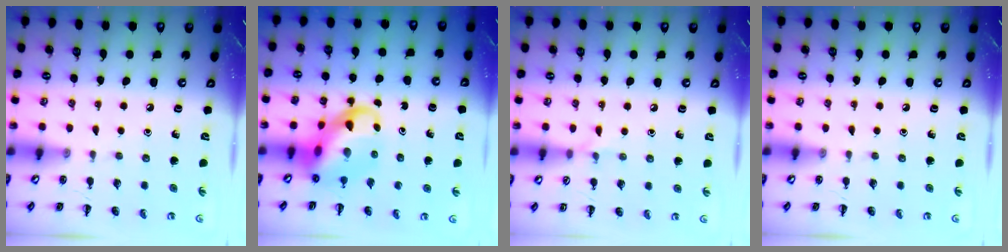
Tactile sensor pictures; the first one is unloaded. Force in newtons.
{"total": 11.5, "press": 11.1, "slide": 3.0}
{"total": 4.3, "press": 4.0, "slide": 1.6}
{"total": 0.0}